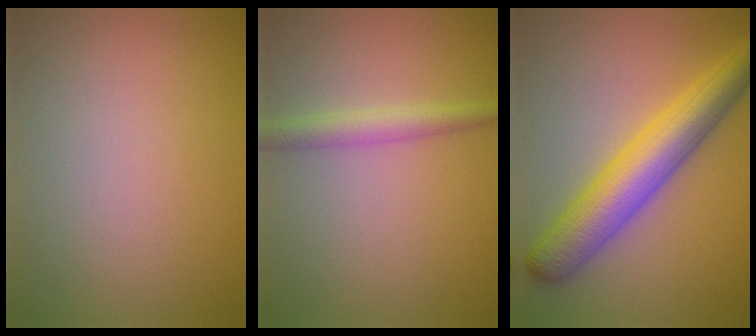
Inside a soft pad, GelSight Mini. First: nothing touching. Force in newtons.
{"total": 2.3, "press": 2.3, "slide": 0.0}
{"total": 7.4, "press": 7.4, "slide": 0.1}